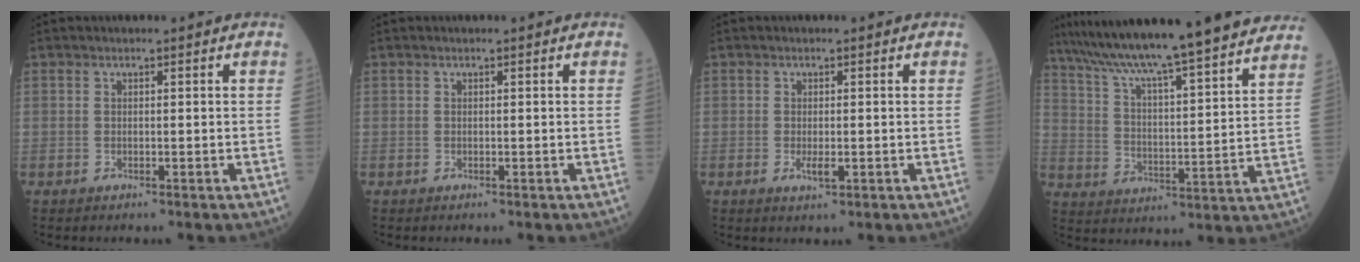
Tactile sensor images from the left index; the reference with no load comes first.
{"total": 0.0}
{"total": 1.6, "force": [-0.2, 0.5, 1.5], "torque": [-0.032, -0.005, -0.002]}
{"total": 25.7, "force": [22.5, 0.6, 12.5], "torque": [-0.206, -0.009, 0.321]}